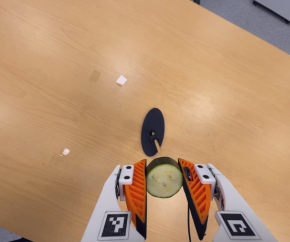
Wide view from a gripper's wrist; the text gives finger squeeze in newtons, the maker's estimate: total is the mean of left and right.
{"total": 12.4, "left": 10.8, "right": 13.9}